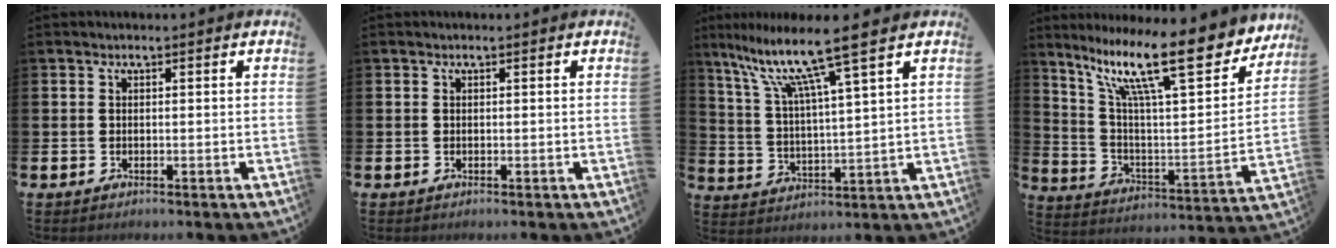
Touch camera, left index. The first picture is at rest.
{"total": 0.0}
{"total": 10.3, "force": [8.1, 0.2, 6.3], "torque": [-0.148, -0.041, 0.133]}
{"total": 16.6, "force": [11.5, 3.8, 11.4], "torque": [-0.219, -0.070, 0.183]}